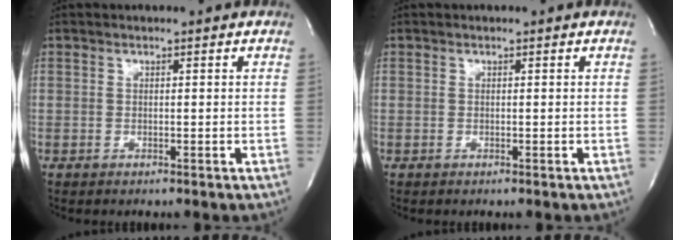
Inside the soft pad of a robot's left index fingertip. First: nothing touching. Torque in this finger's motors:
{"motor_torque": [0.00, 0.00, 0.00, 0.00]}